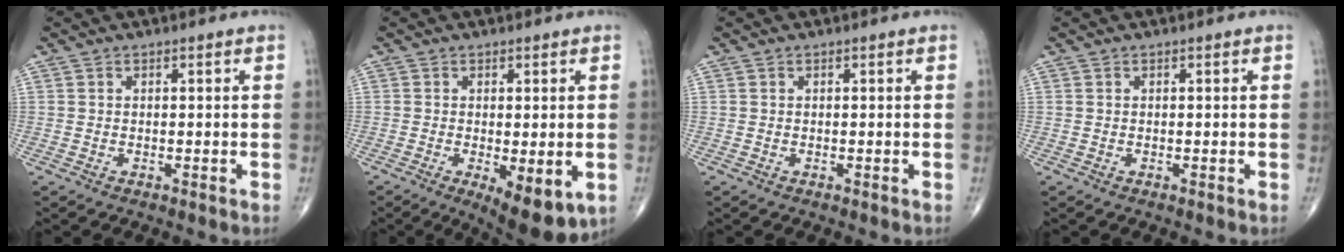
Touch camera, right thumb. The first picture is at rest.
{"total": 9.3, "force": [-3.0, 3.4, 8.1], "torque": [-0.109, -0.020, -0.036]}
{"total": 0.0}
{"total": 0.0}